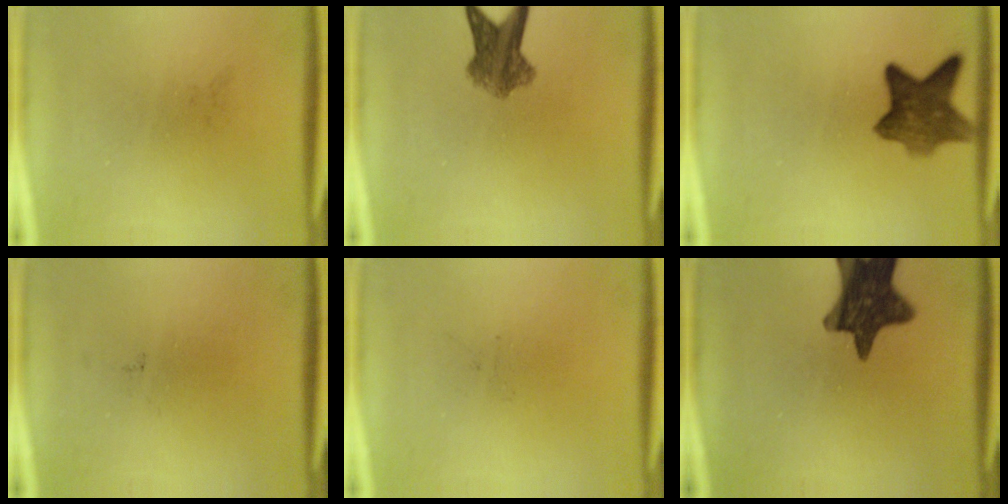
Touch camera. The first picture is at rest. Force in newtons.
{"total": 6.1}
{"total": 7.7}
{"total": 0.0}
{"total": 0.0}
{"total": 13.0}